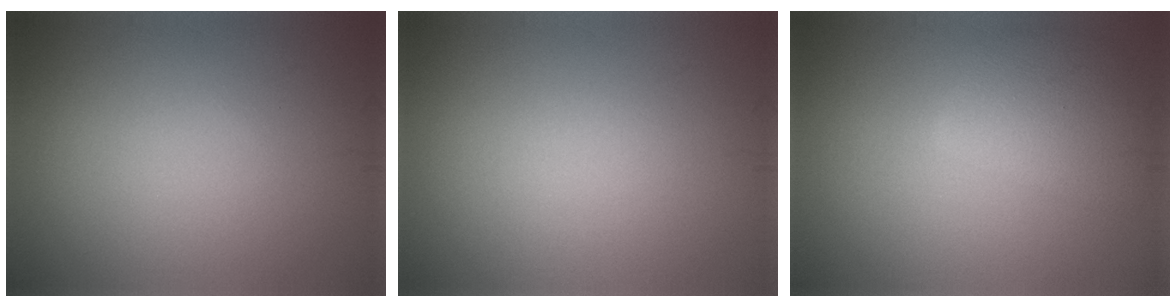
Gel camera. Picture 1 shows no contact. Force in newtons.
{"total": 0.0}
{"total": 3.9, "press": 3.9, "slide": 0.3}